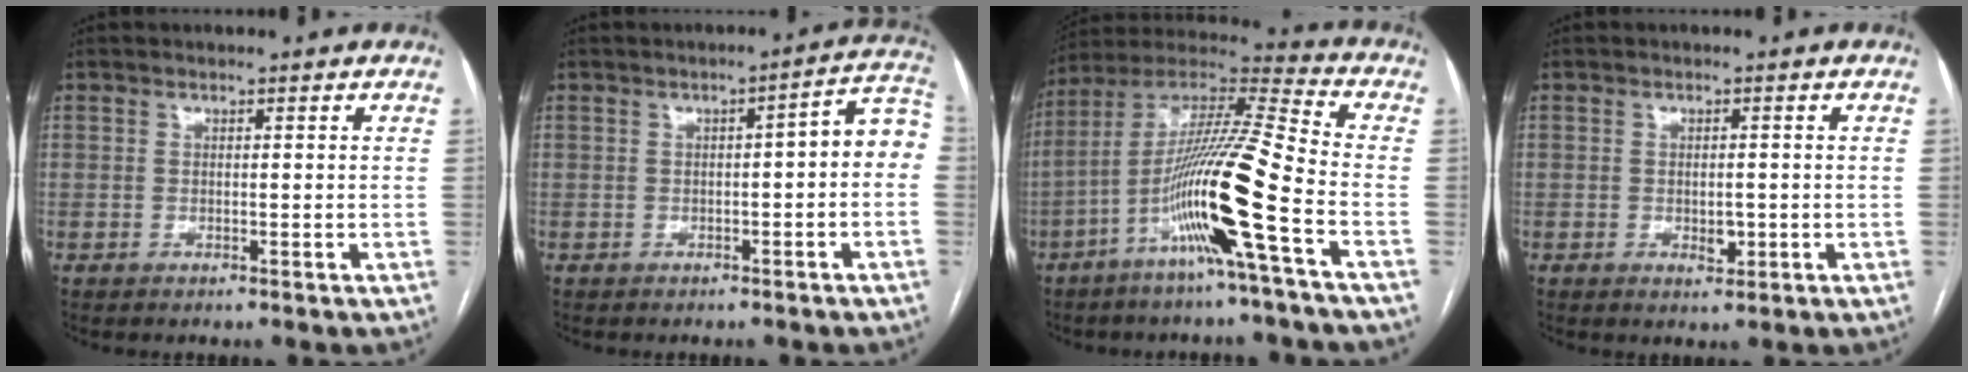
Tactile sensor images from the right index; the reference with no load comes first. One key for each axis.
{"total": 6.1, "fx": -0.5, "fy": 1.4, "fz": 5.9, "tx": -0.067, "ty": 0.034, "tz": -0.010}
{"total": 17.3, "fx": -6.4, "fy": -1.2, "fz": 16.0, "tx": -0.303, "ty": -0.004, "tz": -0.127}
{"total": 2.2, "fx": -0.5, "fy": 1.1, "fz": 1.8, "tx": -0.027, "ty": -0.001, "tz": -0.001}